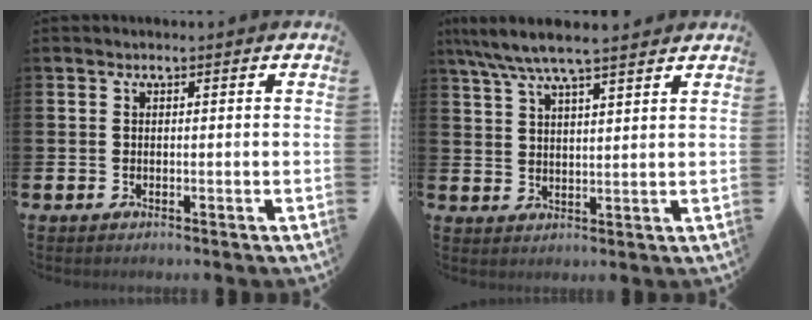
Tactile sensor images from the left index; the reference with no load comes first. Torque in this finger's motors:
{"motor_torque": [1.22, -0.83, 0.94, 0.21]}